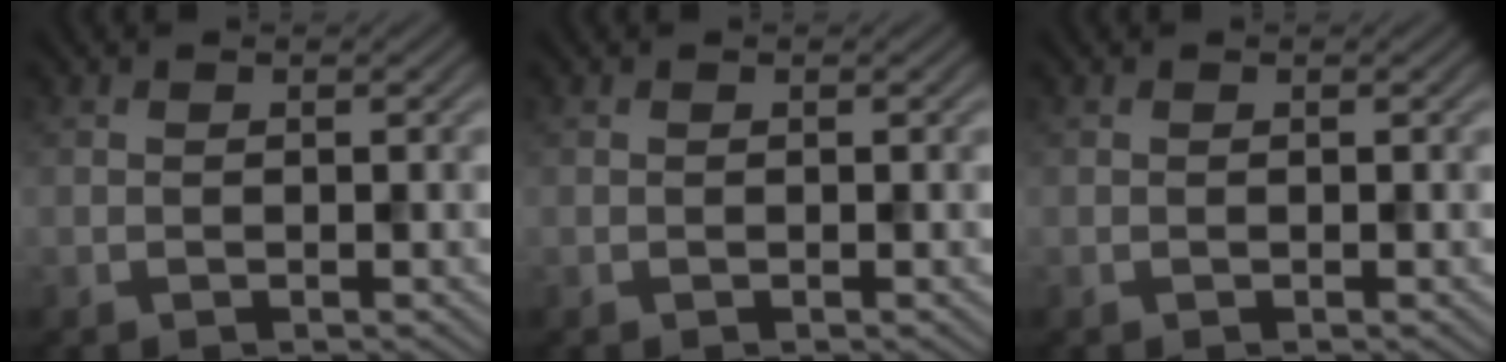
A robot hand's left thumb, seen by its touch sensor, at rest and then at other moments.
{"total": 0.0}
{"total": 0.0}